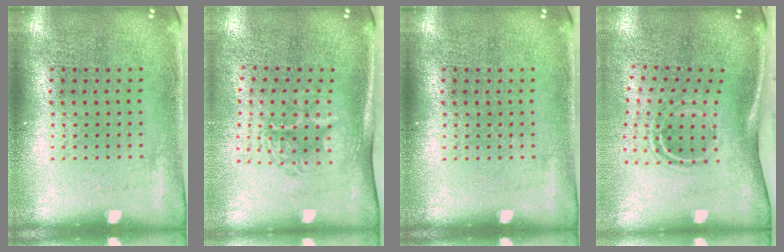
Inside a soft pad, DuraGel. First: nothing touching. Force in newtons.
{"total": 1.7, "press": 1.3, "slide": 1.1}
{"total": 0.0}
{"total": 1.9, "press": 1.2, "slide": 1.5}